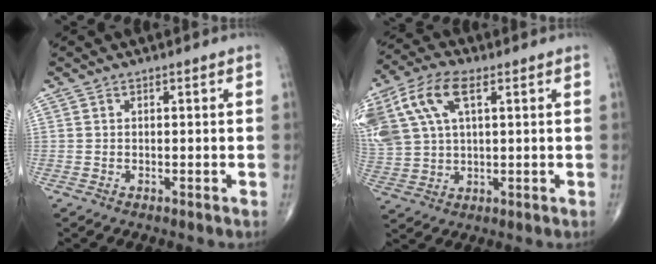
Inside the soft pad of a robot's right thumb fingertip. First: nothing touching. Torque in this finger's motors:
{"motor_torque": [0.82, 1.32, 1.64, 0.72, 0.36]}